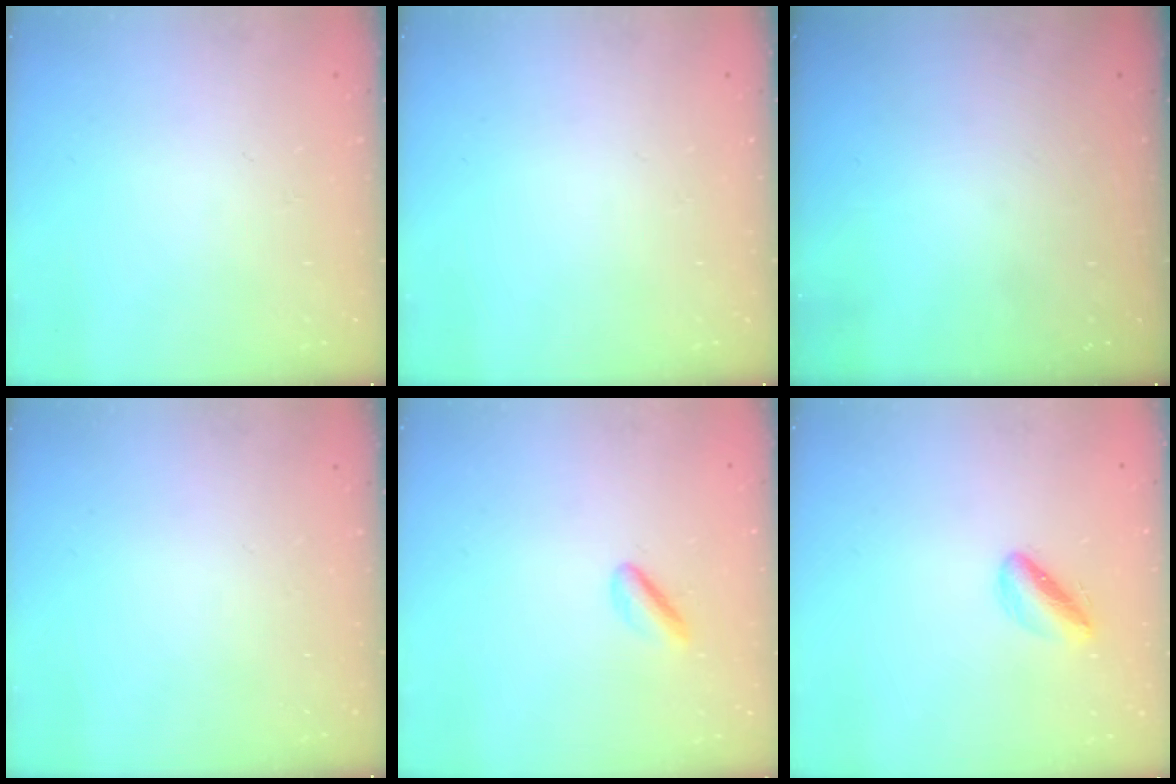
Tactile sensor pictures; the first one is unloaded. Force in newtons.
{"total": 0.0}
{"total": 0.0}
{"total": 0.0}
{"total": 2.9, "press": 2.8, "slide": 0.8}
{"total": 4.6, "press": 4.4, "slide": 1.4}